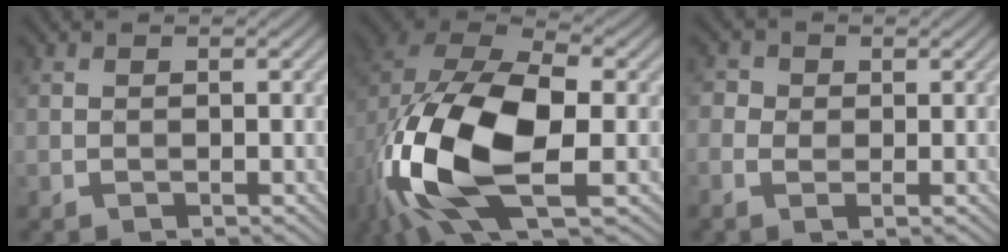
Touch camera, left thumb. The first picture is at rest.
{"total": 17.6, "force": [-3.6, 9.9, 14.1], "torque": [-0.318, -0.015, -0.062]}
{"total": 2.5, "force": [0.1, 2.1, 1.3], "torque": [-0.040, 0.002, 0.005]}